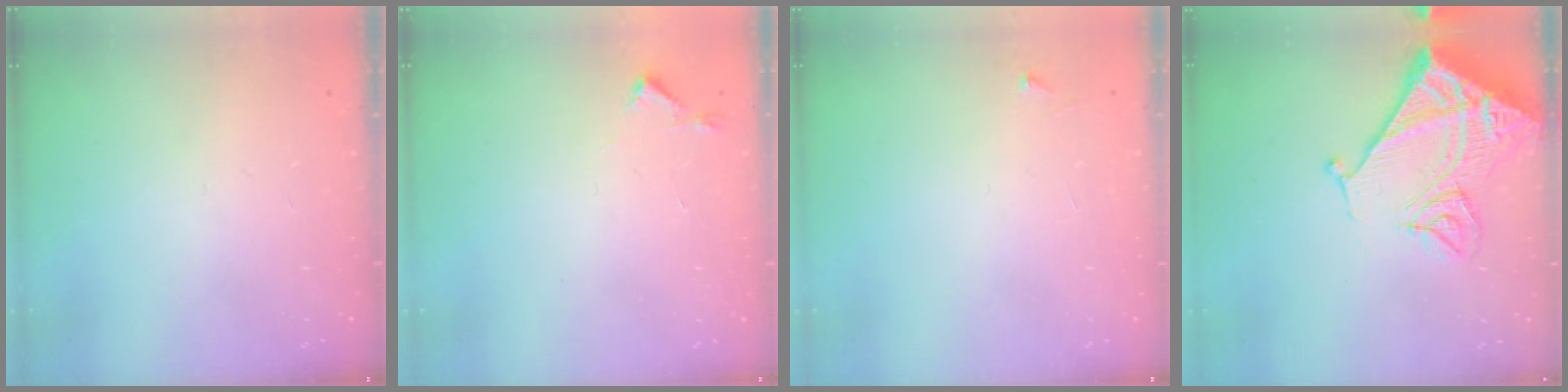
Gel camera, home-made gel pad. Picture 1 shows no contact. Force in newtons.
{"total": 2.7, "press": 2.6, "slide": 0.4}
{"total": 2.5, "press": 2.5, "slide": 0.3}
{"total": 18.4, "press": 18.3, "slide": 2.4}